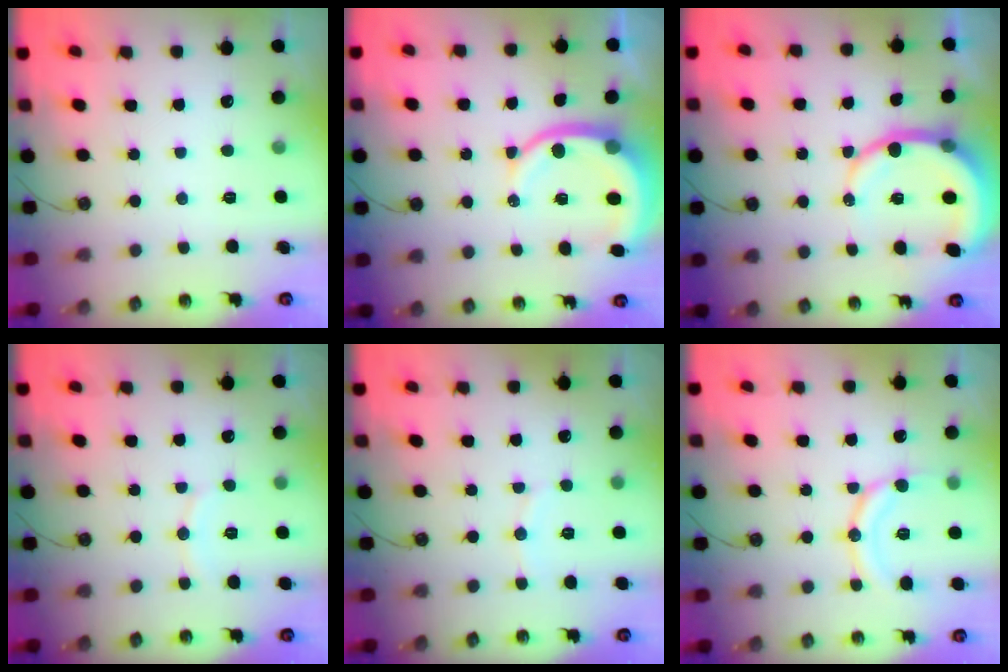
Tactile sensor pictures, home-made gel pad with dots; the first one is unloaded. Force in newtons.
{"total": 10.6, "press": 10.5, "slide": 1.2}
{"total": 10.6, "press": 10.5, "slide": 1.3}
{"total": 5.0, "press": 4.9, "slide": 0.7}
{"total": 5.4, "press": 5.3, "slide": 1.1}
{"total": 12.2, "press": 12.2, "slide": 1.1}